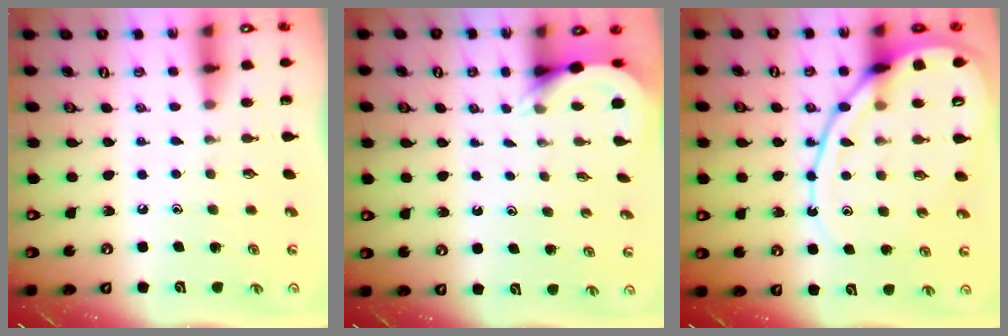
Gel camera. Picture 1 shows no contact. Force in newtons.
{"total": 3.3, "press": 3.3, "slide": 0.2}
{"total": 14.8, "press": 14.8, "slide": 1.1}